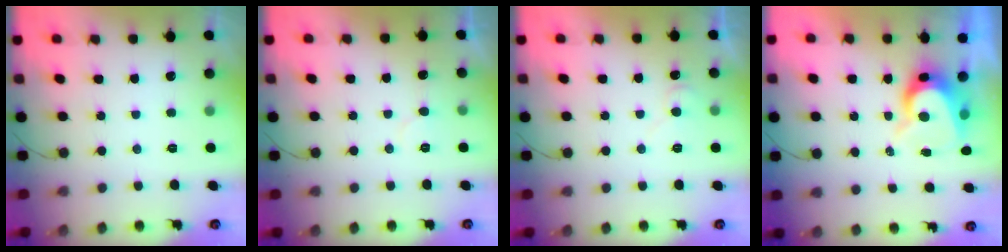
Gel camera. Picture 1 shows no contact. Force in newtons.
{"total": 5.5, "press": 5.5, "slide": 0.3}
{"total": 6.0, "press": 6.0, "slide": 0.6}
{"total": 8.0, "press": 8.0, "slide": 0.6}